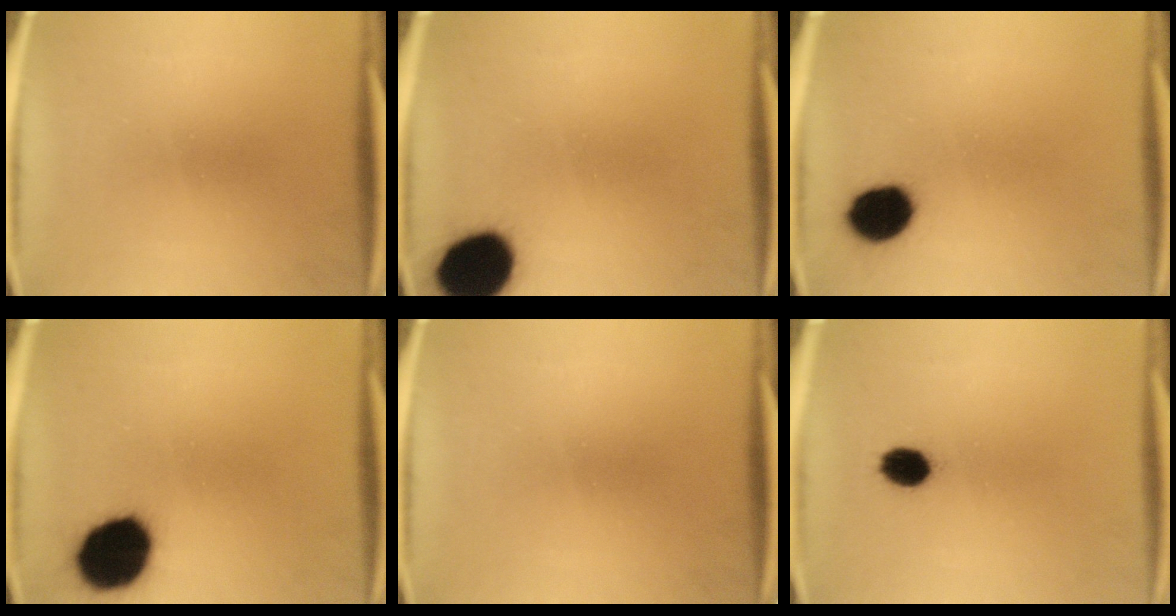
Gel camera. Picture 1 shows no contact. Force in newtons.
{"total": 15.1}
{"total": 9.1}
{"total": 16.7}
{"total": 0.0}
{"total": 4.7}